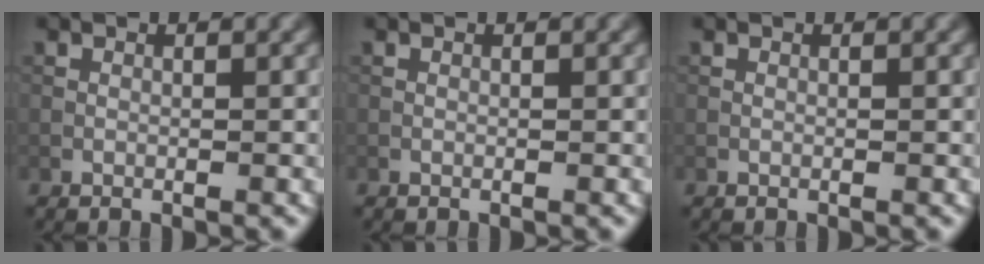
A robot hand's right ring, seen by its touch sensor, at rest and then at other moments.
{"total": 0.0}
{"total": 0.0}